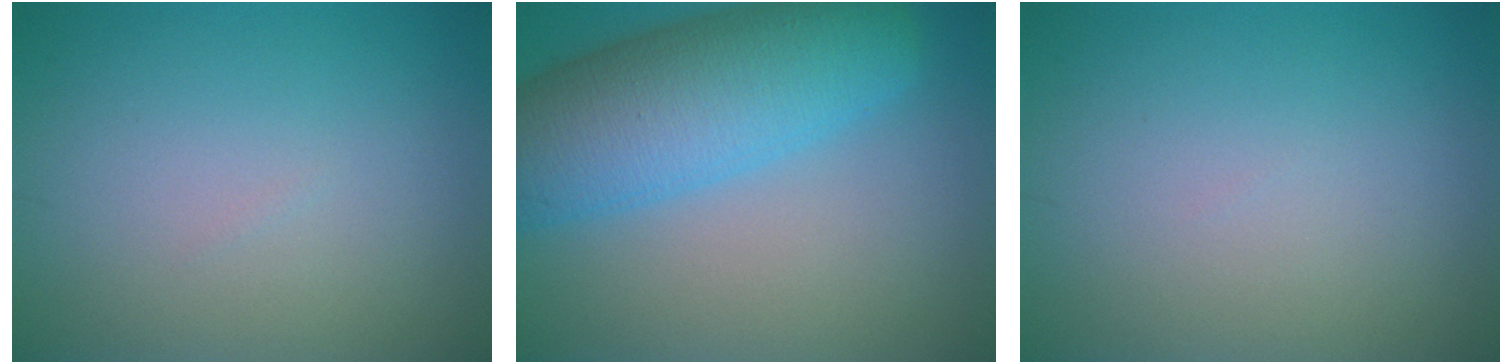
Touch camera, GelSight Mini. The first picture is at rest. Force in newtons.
{"total": 9.9, "press": 9.9, "slide": 0.4}
{"total": 0.0}